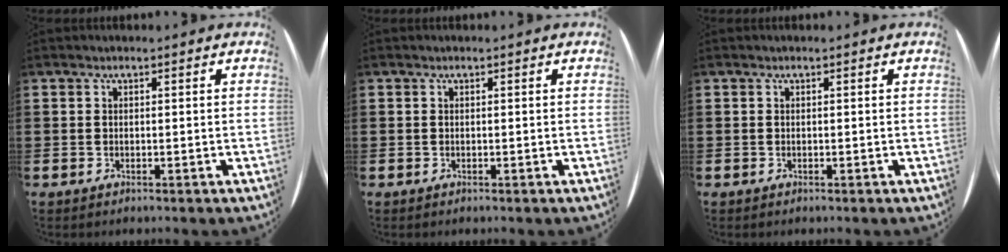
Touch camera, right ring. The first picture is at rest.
{"total": 0.0}
{"total": 0.0}